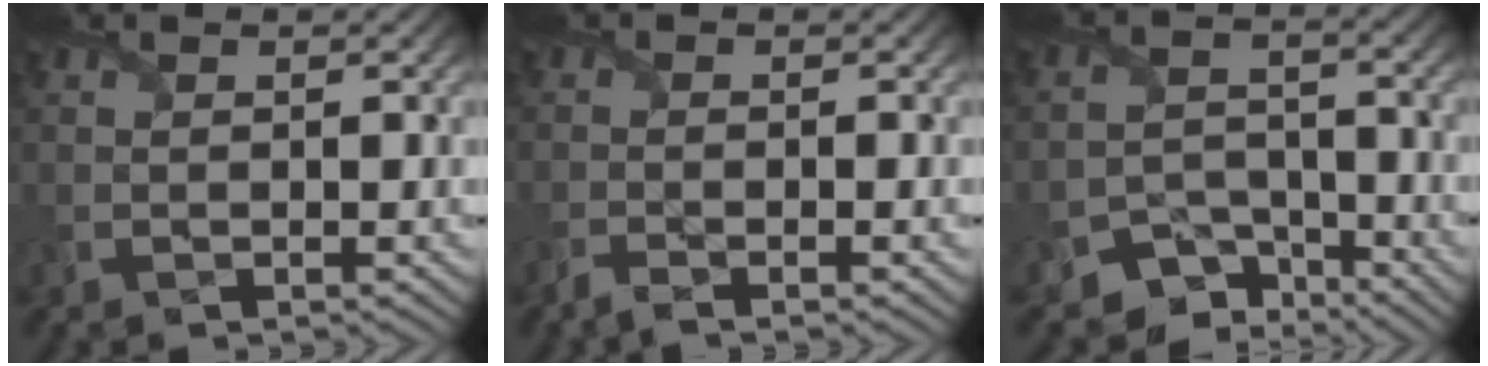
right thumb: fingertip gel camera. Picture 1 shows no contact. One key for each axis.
{"total": 1.6, "fx": -1.3, "fy": 0.1, "fz": 0.8, "tx": -0.014, "ty": -0.001, "tz": -0.035}
{"total": 5.5, "fx": -4.5, "fy": 3.0, "fz": 1.2, "tx": -0.012, "ty": -0.007, "tz": -0.085}